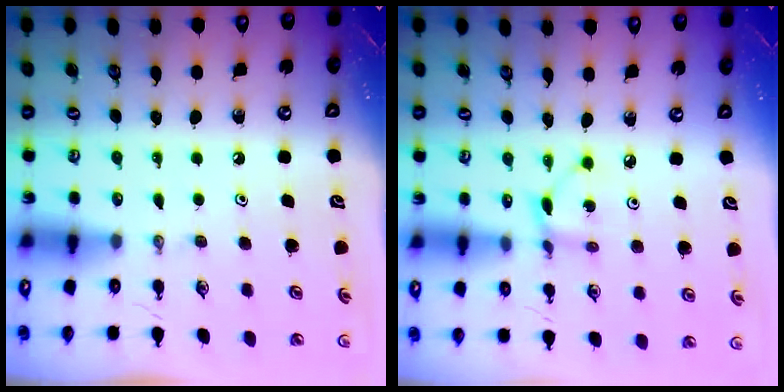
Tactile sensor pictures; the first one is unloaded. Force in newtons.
{"total": 2.4, "press": 2.4, "slide": 0.2}